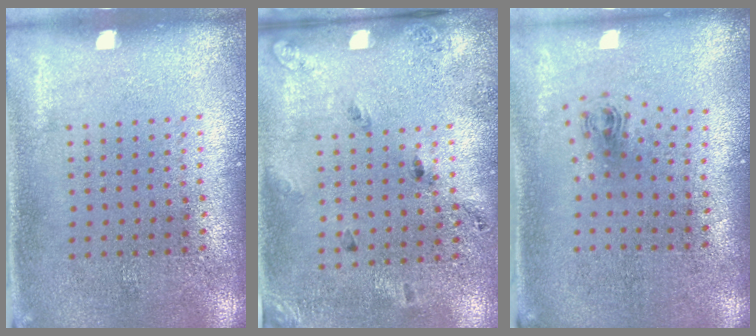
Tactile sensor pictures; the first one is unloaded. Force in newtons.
{"total": 1.8, "press": 1.1, "slide": 1.5}
{"total": 0.8, "press": 0.4, "slide": 0.8}